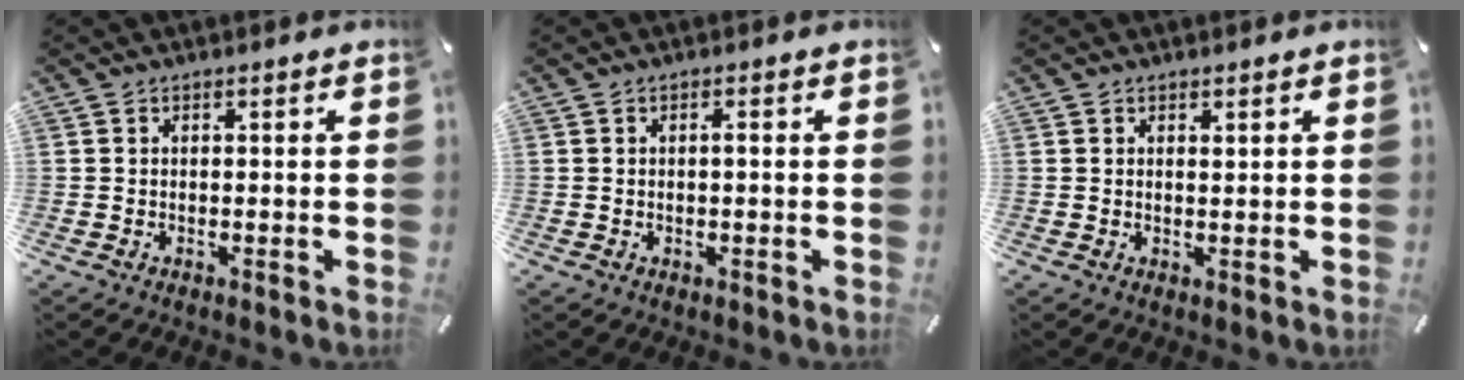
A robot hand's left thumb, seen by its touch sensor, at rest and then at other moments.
{"total": 1.1, "force": [0.1, 0.3, 1.0], "torque": [-0.019, 0.002, 0.001]}
{"total": 0.9, "force": [0.7, 0.4, 0.4], "torque": [-0.008, -0.001, 0.013]}